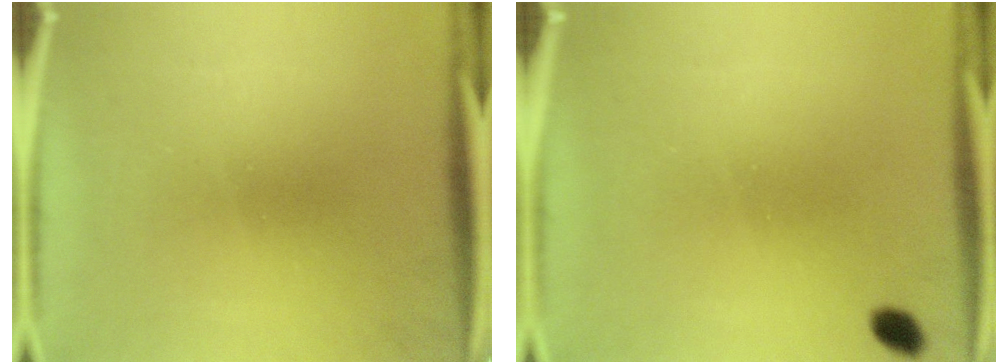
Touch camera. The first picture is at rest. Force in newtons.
{"total": 1.8}